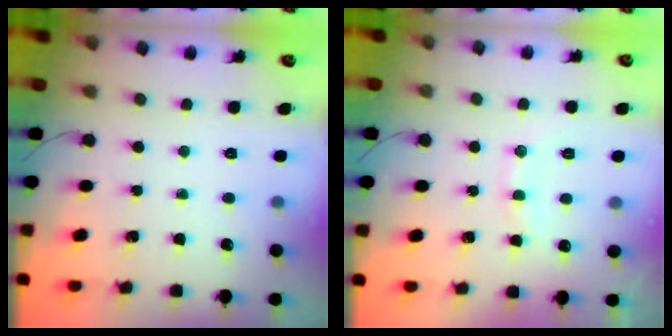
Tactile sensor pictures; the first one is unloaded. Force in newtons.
{"total": 8.8, "press": 8.8, "slide": 1.0}